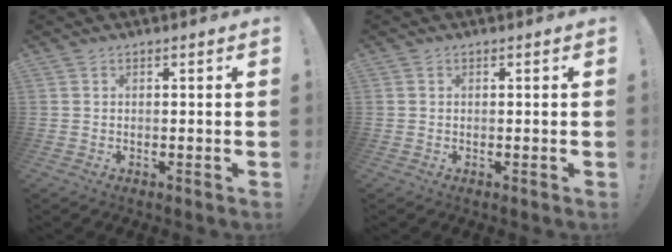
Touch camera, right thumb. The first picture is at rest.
{"total": 0.0}